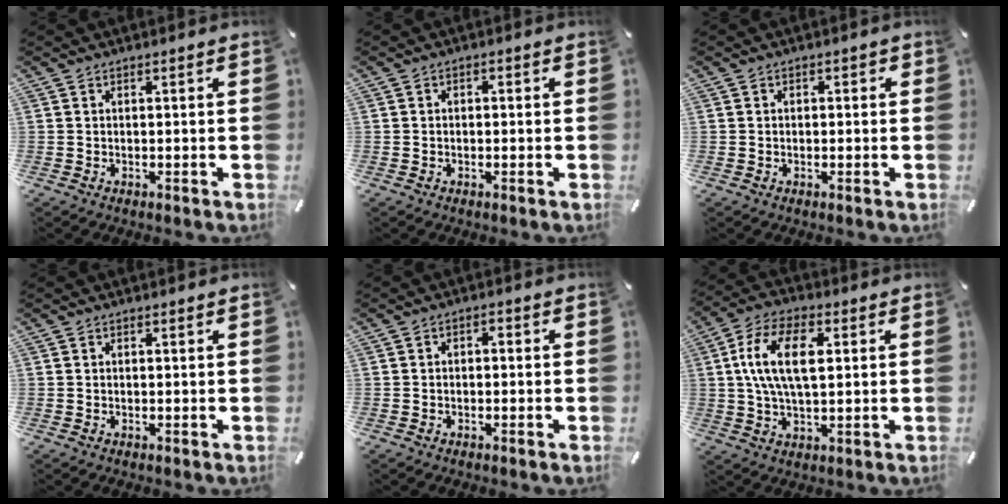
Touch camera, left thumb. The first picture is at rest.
{"total": 0.8, "force": [-0.4, 0.6, 0.3], "torque": [-0.006, 0.002, -0.009]}
{"total": 0.9, "force": [-0.3, 0.9, 0.3], "torque": [-0.006, 0.005, -0.007]}
{"total": 0.0}
{"total": 1.5, "force": [-0.9, 1.0, 0.7], "torque": [-0.014, 0.008, -0.021]}
{"total": 12.5, "force": [2.5, 6.4, 10.4], "torque": [-0.217, 0.006, 0.041]}